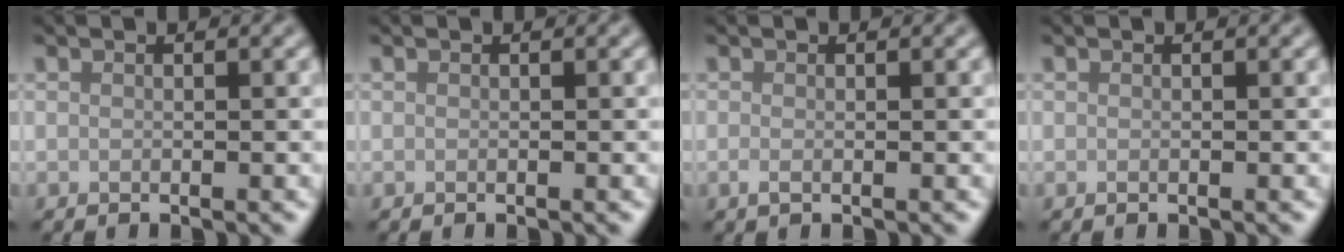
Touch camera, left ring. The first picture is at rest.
{"total": 0.0}
{"total": 0.7, "force": [-0.1, 0.3, 0.6], "torque": [-0.013, -0.004, -0.003]}
{"total": 0.0}